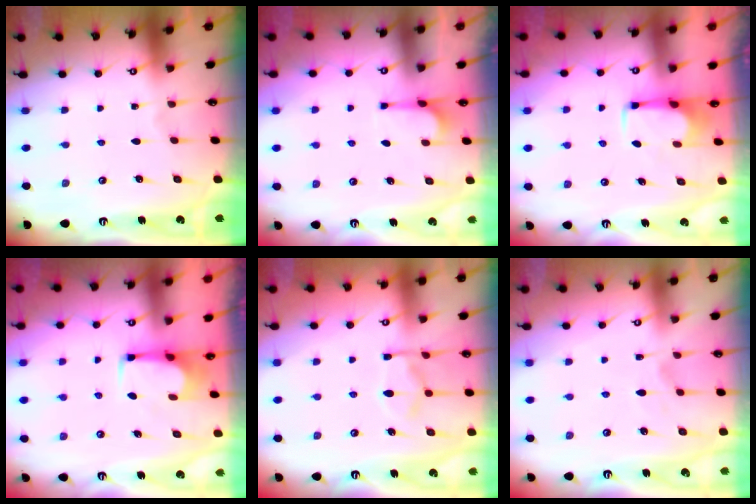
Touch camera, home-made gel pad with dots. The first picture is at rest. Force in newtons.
{"total": 1.0, "press": 0.3, "slide": 1.0}
{"total": 2.9, "press": 2.9, "slide": 0.5}
{"total": 2.1, "press": 2.1, "slide": 0.2}
{"total": 7.3, "press": 7.1, "slide": 1.6}
{"total": 2.4, "press": 2.1, "slide": 1.2}